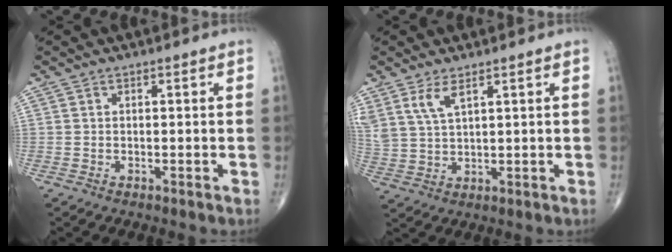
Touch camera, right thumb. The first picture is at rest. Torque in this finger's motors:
{"motor_torque": [0.04, 0.11, 0.62, 0.53, 0.03]}